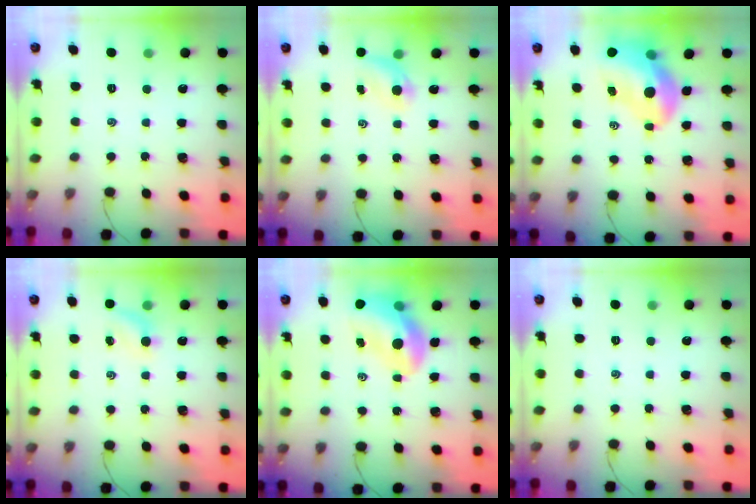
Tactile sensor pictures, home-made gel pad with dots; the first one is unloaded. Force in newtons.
{"total": 3.5, "press": 3.4, "slide": 0.8}
{"total": 13.1, "press": 12.6, "slide": 3.6}
{"total": 3.8, "press": 3.6, "slide": 1.3}
{"total": 12.4, "press": 11.8, "slide": 3.9}
{"total": 0.0}